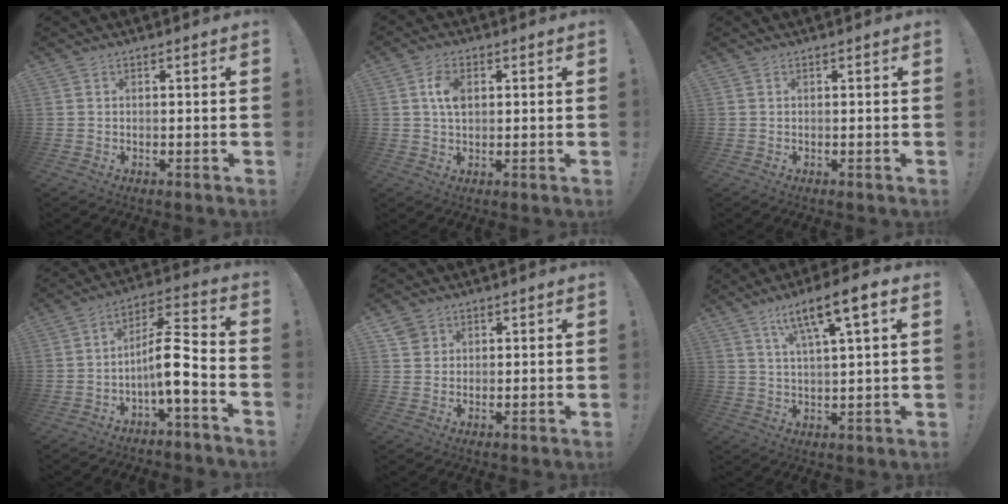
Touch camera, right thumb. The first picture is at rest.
{"total": 6.0, "force": [1.2, 3.8, 4.5], "torque": [-0.068, 0.002, 0.021]}
{"total": 0.0}
{"total": 12.3, "force": [-3.2, 3.7, 11.3], "torque": [-0.182, 0.017, -0.052]}
{"total": 3.3, "force": [1.9, 2.7, 0.5], "torque": [-0.009, -0.004, 0.036]}
{"total": 10.6, "force": [5.9, 1.5, 8.7], "torque": [-0.144, -0.023, 0.093]}